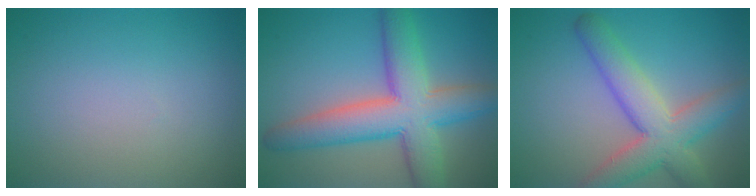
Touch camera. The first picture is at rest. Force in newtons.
{"total": 9.0, "press": 9.0, "slide": 0.6}
{"total": 6.7, "press": 6.7, "slide": 0.4}